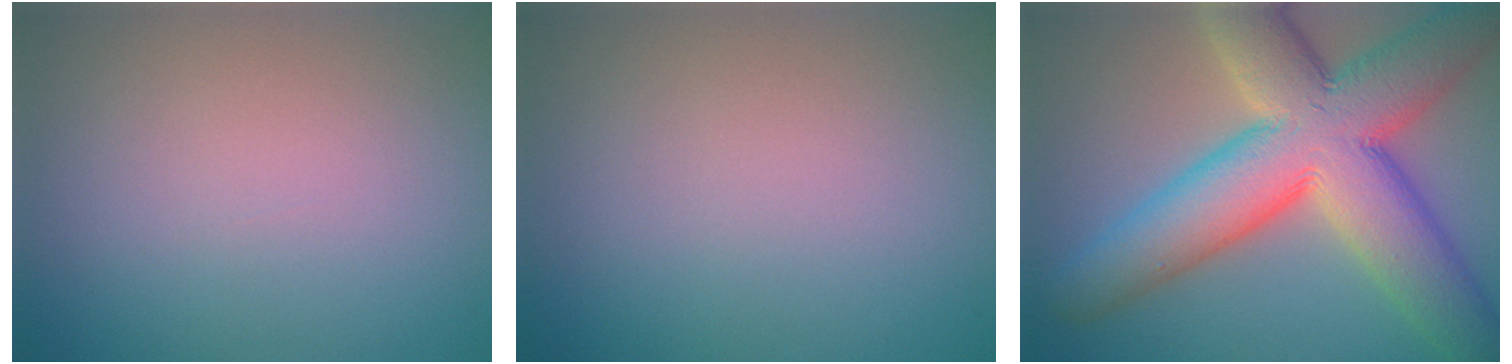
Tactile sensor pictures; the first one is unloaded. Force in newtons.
{"total": 0.0}
{"total": 13.9, "press": 13.8, "slide": 0.8}